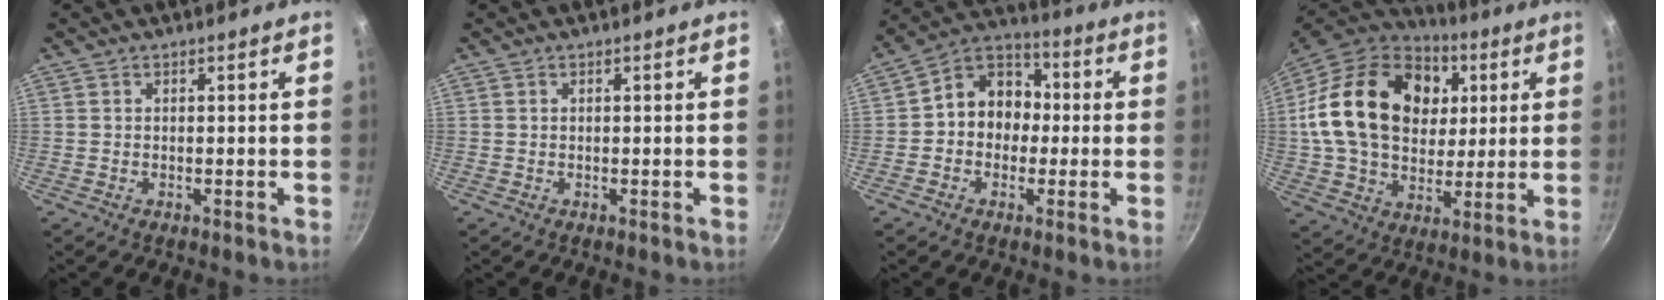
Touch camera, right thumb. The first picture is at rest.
{"total": 0.0}
{"total": 10.8, "force": [-0.4, 9.2, 5.8], "torque": [-0.042, 0.037, -0.030]}
{"total": 27.3, "force": [6.0, 19.8, 17.8], "torque": [-0.295, 0.010, 0.105]}